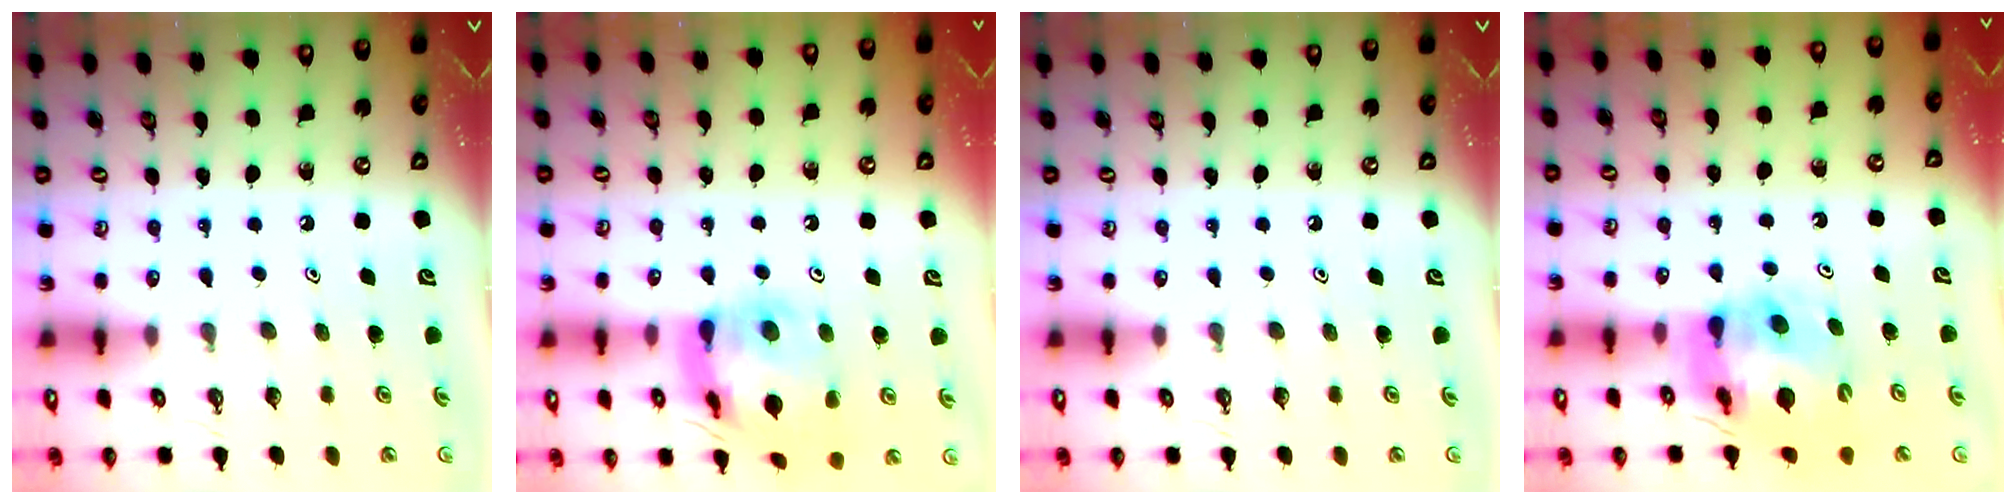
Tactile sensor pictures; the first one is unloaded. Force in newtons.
{"total": 14.0, "press": 14.0, "slide": 1.3}
{"total": 0.0}
{"total": 12.4, "press": 12.3, "slide": 1.4}